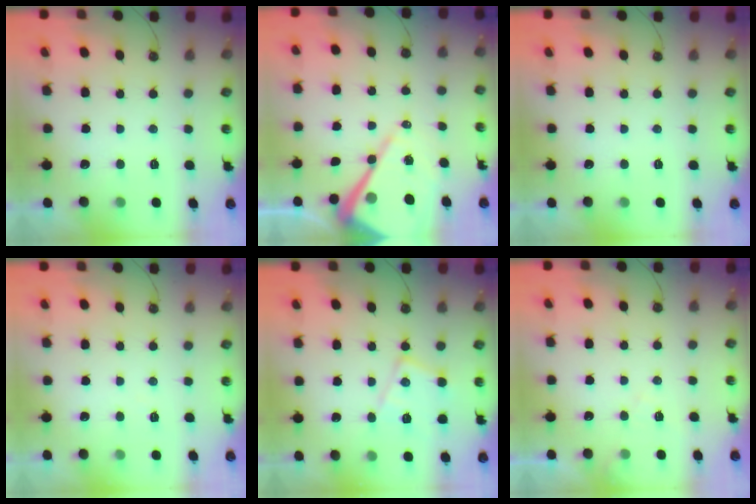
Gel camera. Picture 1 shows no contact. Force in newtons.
{"total": 16.2, "press": 16.1, "slide": 1.7}
{"total": 0.0}
{"total": 3.0, "press": 2.9, "slide": 0.6}
{"total": 13.0, "press": 13.0, "slide": 0.7}
{"total": 5.4, "press": 5.3, "slide": 0.8}